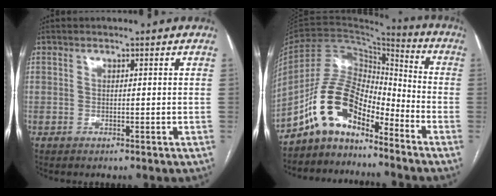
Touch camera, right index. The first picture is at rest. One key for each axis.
{"total": 11.4, "fx": -8.3, "fy": 4.7, "fz": 6.2, "tx": -0.127, "ty": 0.039, "tz": -0.156}